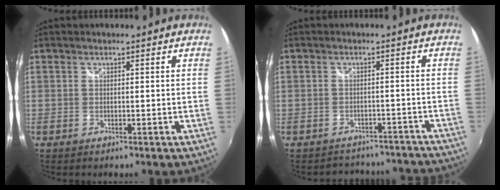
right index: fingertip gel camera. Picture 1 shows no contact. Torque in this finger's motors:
{"motor_torque": [-0.08, 0.04, -0.41, -0.09]}